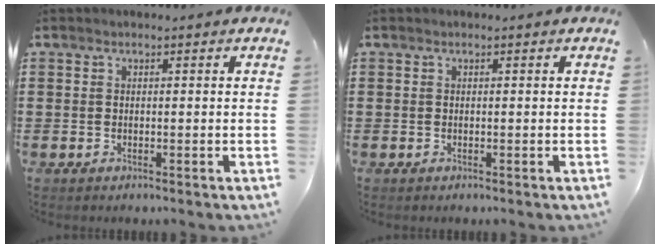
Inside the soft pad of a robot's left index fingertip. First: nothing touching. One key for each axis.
{"total": 0.0}